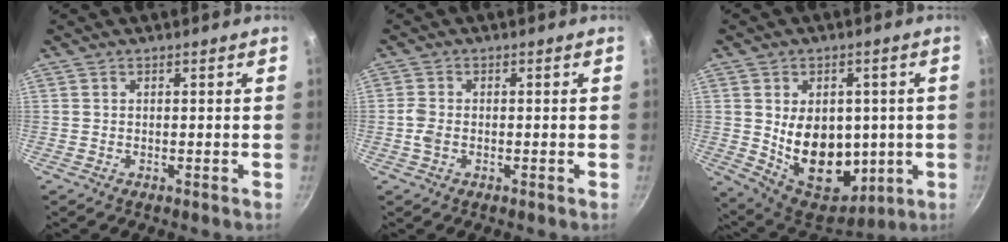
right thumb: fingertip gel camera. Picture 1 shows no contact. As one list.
[{"total": 2.7, "force": [-0.7, 1.8, 1.9], "torque": [-0.045, 0.006, -0.017]}, {"total": 17.3, "force": [-0.1, 12.5, 11.9], "torque": [-0.147, -0.023, 0.027]}]